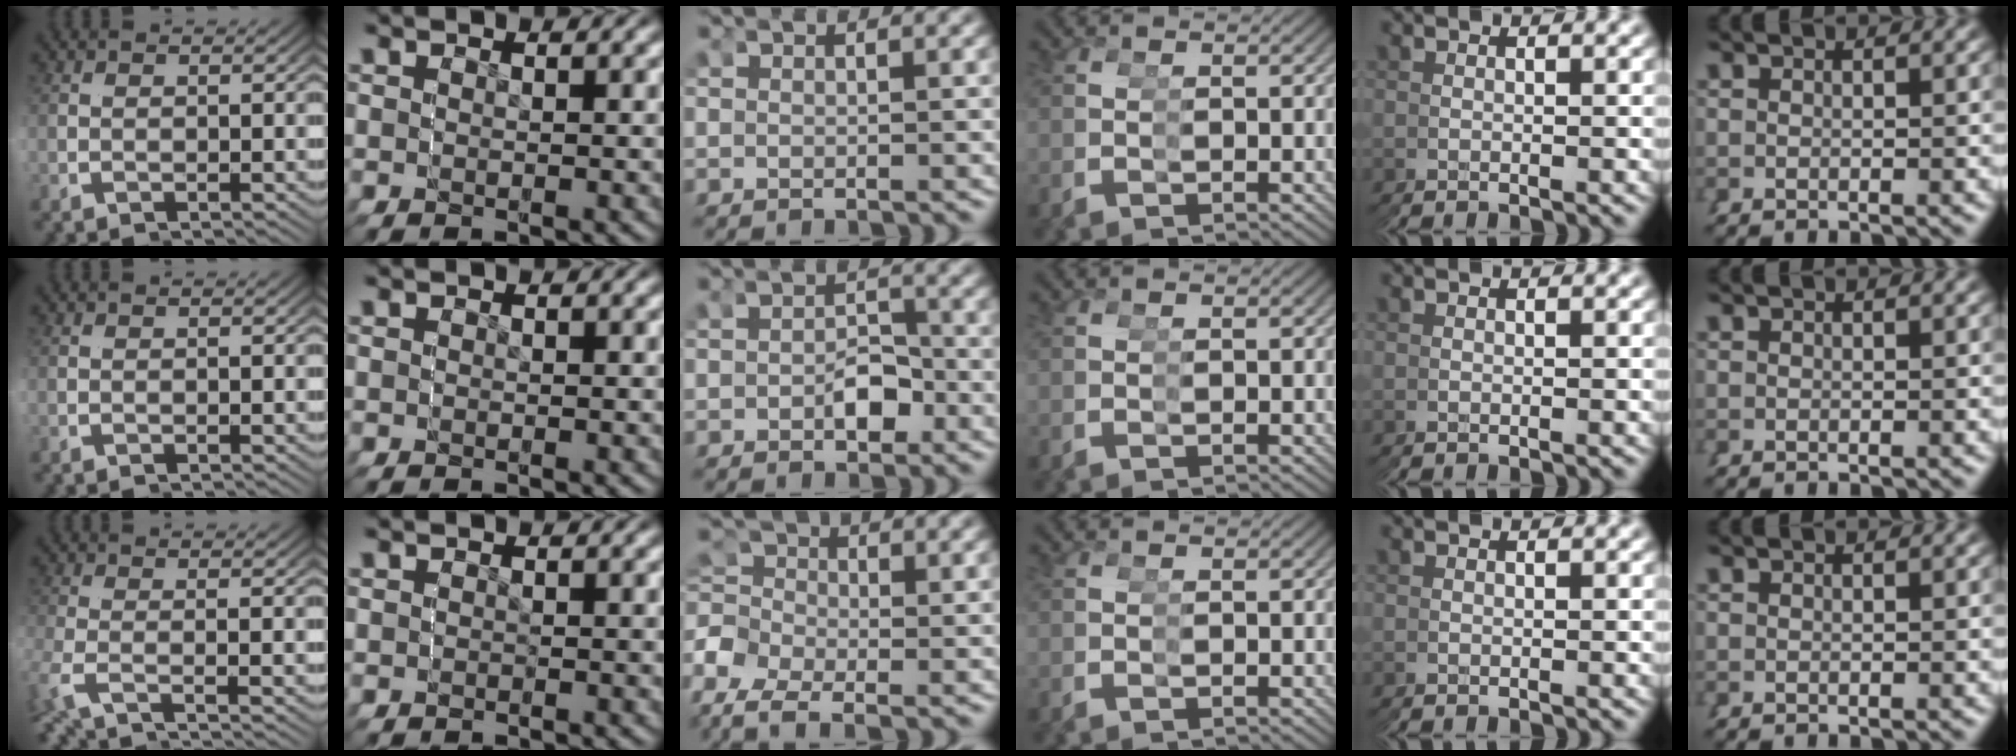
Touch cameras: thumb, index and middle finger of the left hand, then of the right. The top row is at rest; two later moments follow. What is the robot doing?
{"motion": "grasp_and_lifting", "object": "stress ball aka squeeze ball"}